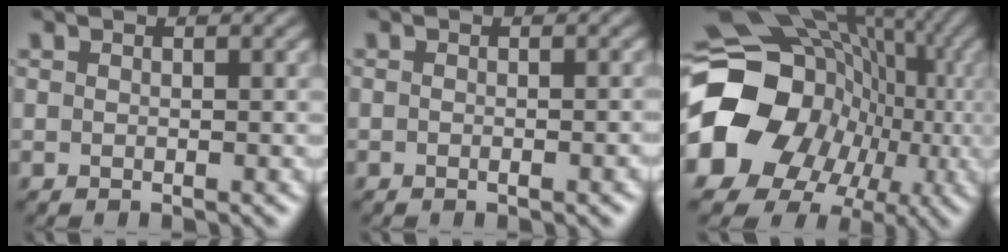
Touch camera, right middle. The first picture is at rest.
{"total": 1.6, "force": [-0.6, 0.6, 1.4], "torque": [0.005, 0.009, -0.008]}
{"total": 17.6, "force": [-3.0, 15.6, 7.6], "torque": [-0.148, -0.016, -0.068]}